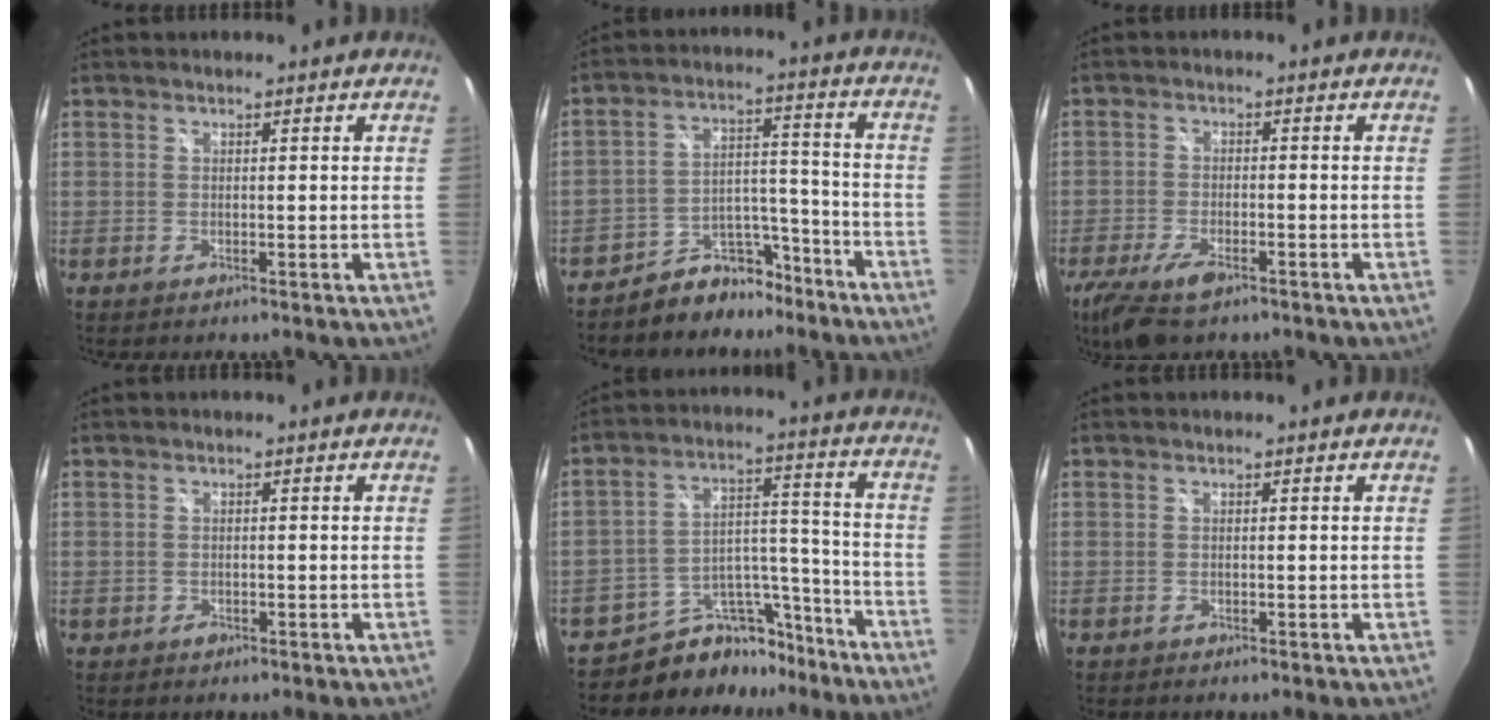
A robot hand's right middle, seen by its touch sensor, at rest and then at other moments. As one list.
[{"total": 9.7, "force": [-8.1, 5.1, 1.8], "torque": [-0.027, 0.047, -0.115]}, {"total": 8.5, "force": [-5.8, 3.4, 5.2], "torque": [-0.135, -0.021, -0.108]}, {"total": 0.8, "force": [-0.5, 0.7, 0.1], "torque": [-0.002, -0.002, -0.008]}, {"total": 12.2, "force": [-10.6, 5.8, 1.8], "torque": [-0.029, 0.059, -0.156]}, {"total": 0.0}]